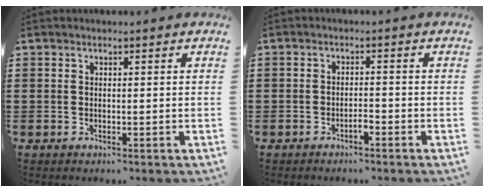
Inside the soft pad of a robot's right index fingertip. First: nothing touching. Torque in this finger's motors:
{"motor_torque": [0.97, -0.26, 0.37, 0.09]}